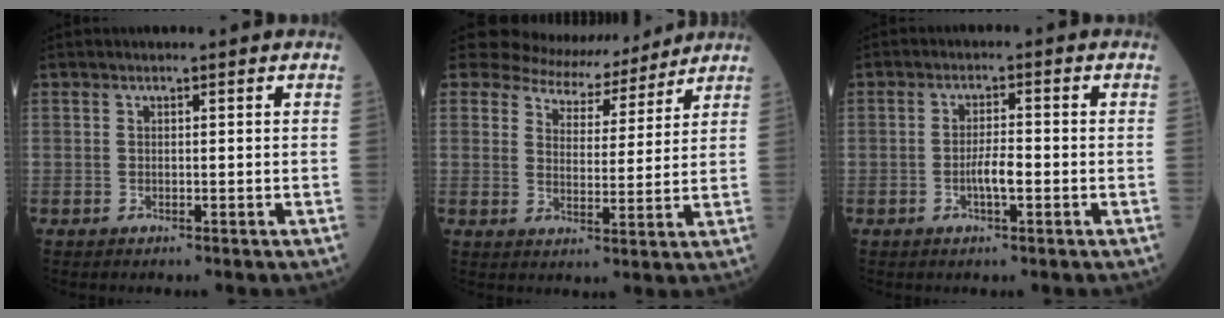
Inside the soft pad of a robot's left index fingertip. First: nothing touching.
{"total": 9.6, "force": [8.9, 3.5, 1.2], "torque": [-0.019, 0.008, 0.126]}
{"total": 3.3, "force": [-1.0, 0.6, 3.0], "torque": [-0.058, 0.003, -0.020]}